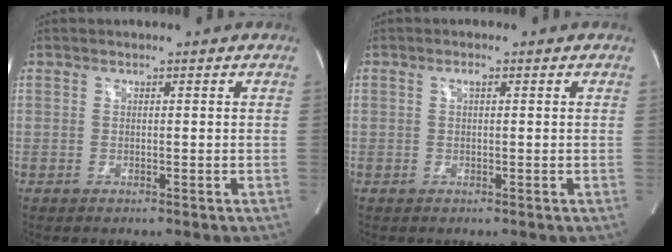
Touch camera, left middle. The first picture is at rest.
{"total": 0.9, "force": [0.3, 0.2, 0.8], "torque": [-0.016, 0.004, 0.005]}